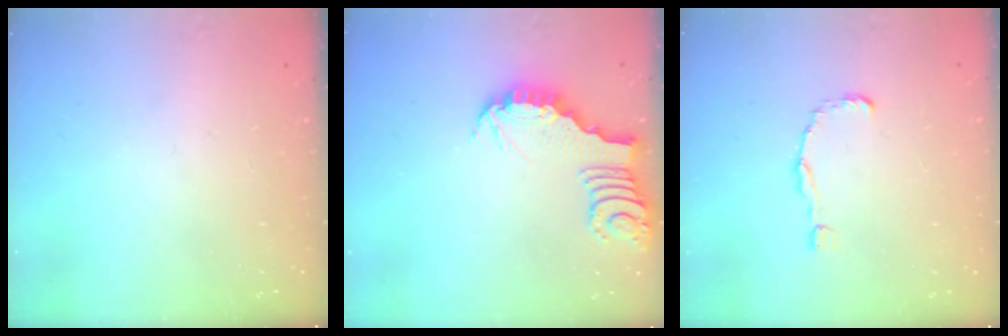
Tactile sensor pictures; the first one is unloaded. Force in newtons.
{"total": 3.5, "press": 3.4, "slide": 0.4}
{"total": 1.5, "press": 1.5, "slide": 0.1}